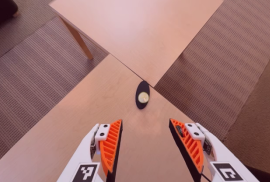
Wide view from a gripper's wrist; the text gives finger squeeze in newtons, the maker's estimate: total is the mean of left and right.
{"total": 0.0}